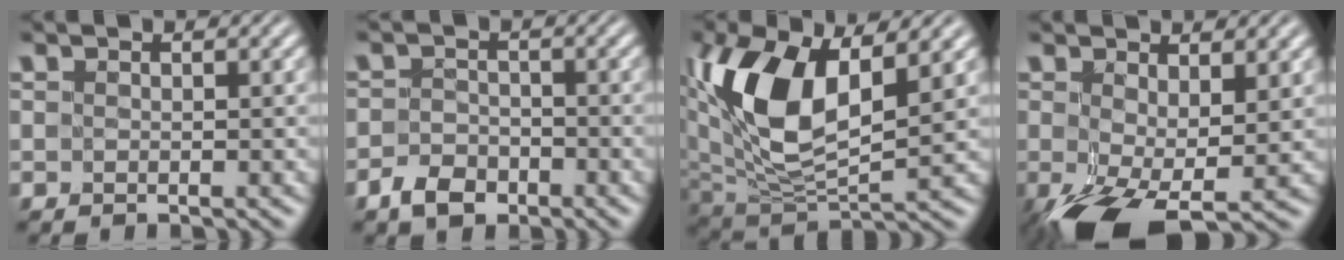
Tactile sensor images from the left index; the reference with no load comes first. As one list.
[{"total": 2.9, "force": [-2.0, 1.8, 1.1], "torque": [-0.017, 0.000, -0.044]}, {"total": 10.6, "force": [3.5, 5.2, 8.6], "torque": [-0.180, -0.003, 0.060]}, {"total": 6.8, "force": [-1.9, 3.2, 5.6], "torque": [-0.123, -0.023, -0.027]}]